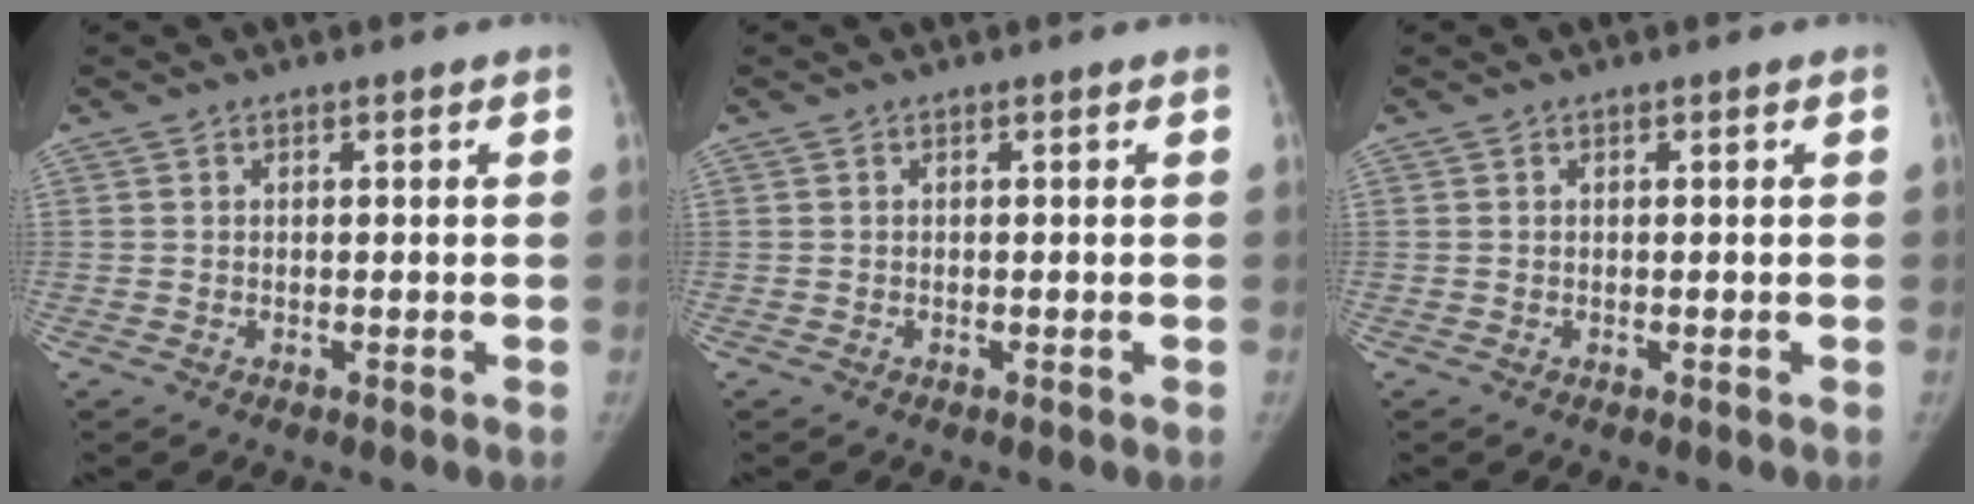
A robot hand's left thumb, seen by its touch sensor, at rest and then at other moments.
{"total": 0.0}
{"total": 0.0}